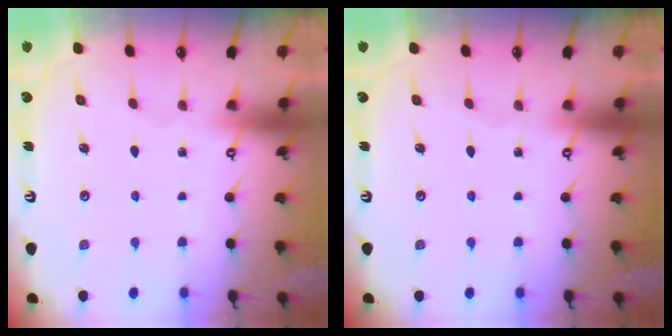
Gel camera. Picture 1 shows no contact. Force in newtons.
{"total": 0.0}